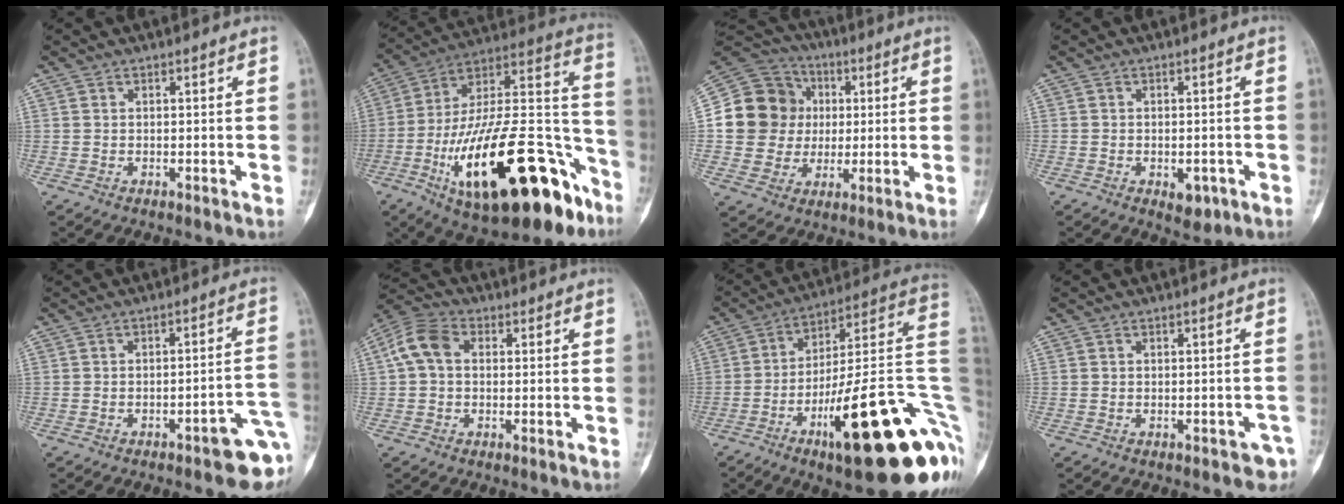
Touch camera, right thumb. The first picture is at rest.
{"total": 35.1, "force": [-16.5, 13.4, 27.9], "torque": [-0.405, 0.069, -0.259]}
{"total": 16.0, "force": [1.4, 14.8, 5.9], "torque": [-0.079, 0.026, 0.029]}
{"total": 3.8, "force": [-1.4, 2.3, 2.7], "torque": [-0.025, 0.004, -0.010]}
{"total": 9.4, "force": [-4.1, 2.3, 8.1], "torque": [-0.086, 0.031, -0.046]}
{"total": 7.3, "force": [0.9, 5.2, 5.0], "torque": [-0.101, 0.026, 0.009]}
{"total": 30.9, "force": [-9.4, 8.1, 28.3], "torque": [-0.314, 0.047, -0.135]}
{"total": 3.0, "force": [-1.9, 1.5, 1.7], "torque": [-0.008, 0.013, -0.020]}